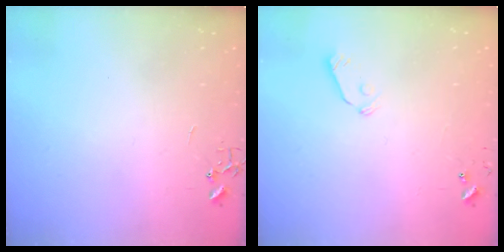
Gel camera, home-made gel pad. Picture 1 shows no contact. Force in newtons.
{"total": 5.9, "press": 5.9, "slide": 0.5}